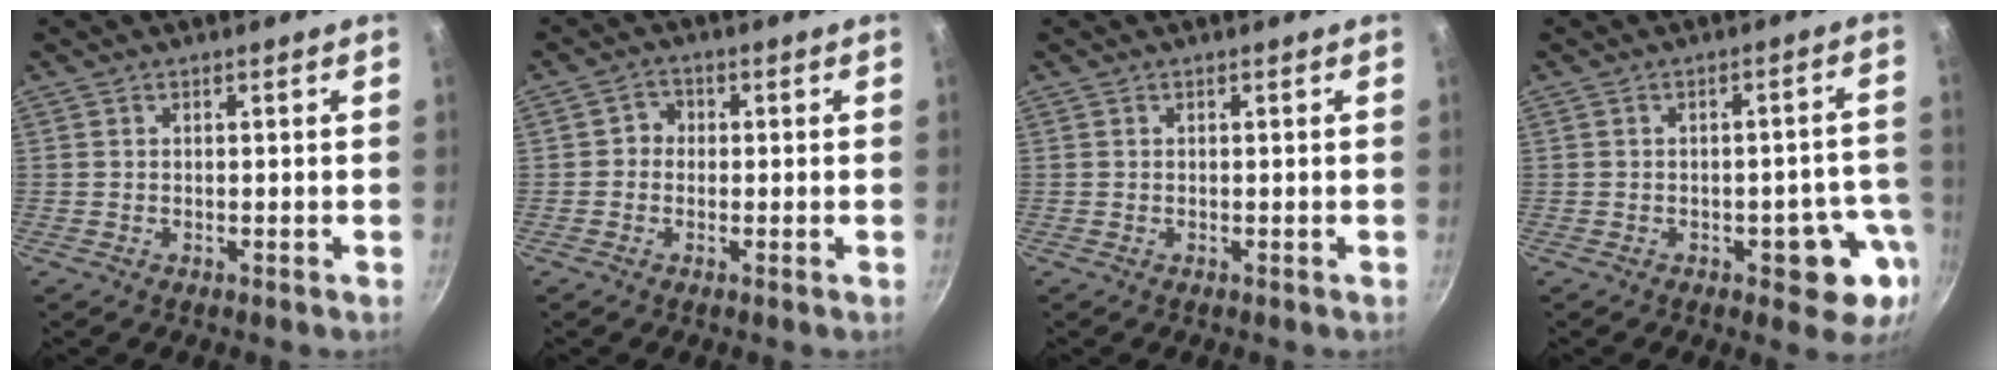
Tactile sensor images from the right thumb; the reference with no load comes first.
{"total": 2.5, "force": [-0.3, 2.3, 0.9], "torque": [0.003, 0.008, -0.012]}
{"total": 0.0}
{"total": 9.2, "force": [-3.5, 4.4, 7.3], "torque": [-0.033, 0.026, -0.040]}